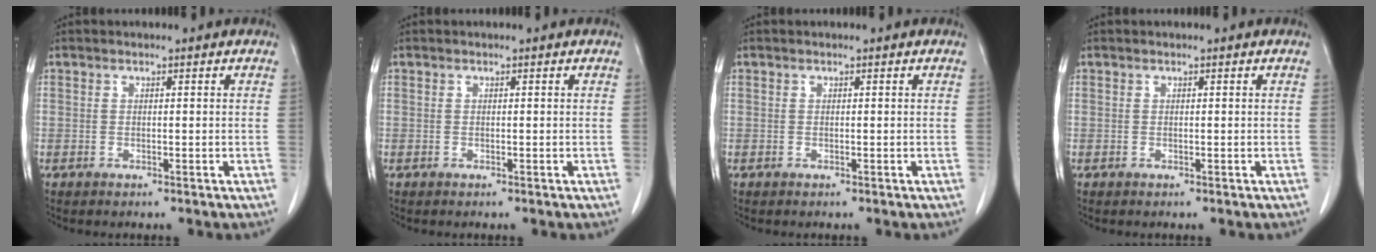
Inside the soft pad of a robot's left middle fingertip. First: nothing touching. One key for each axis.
{"total": 0.0}
{"total": 0.0}
{"total": 0.0}